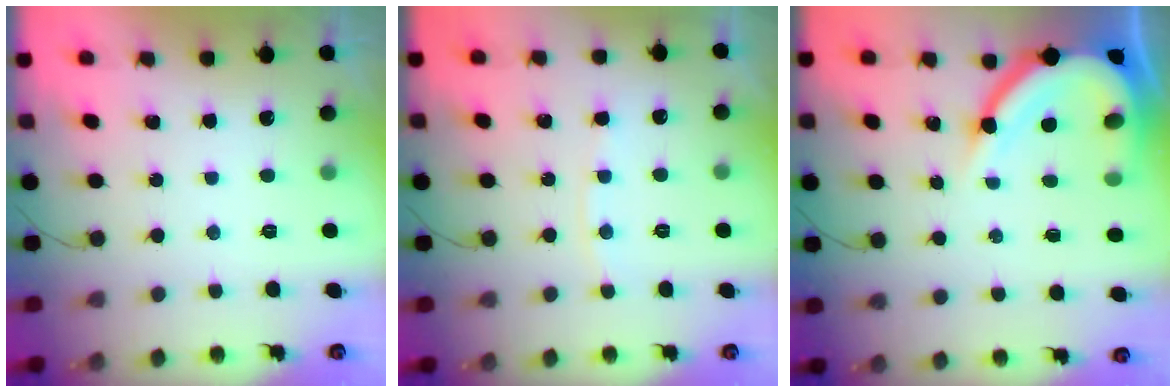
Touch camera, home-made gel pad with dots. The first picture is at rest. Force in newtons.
{"total": 4.2, "press": 4.2, "slide": 0.7}
{"total": 13.3, "press": 13.2, "slide": 1.5}